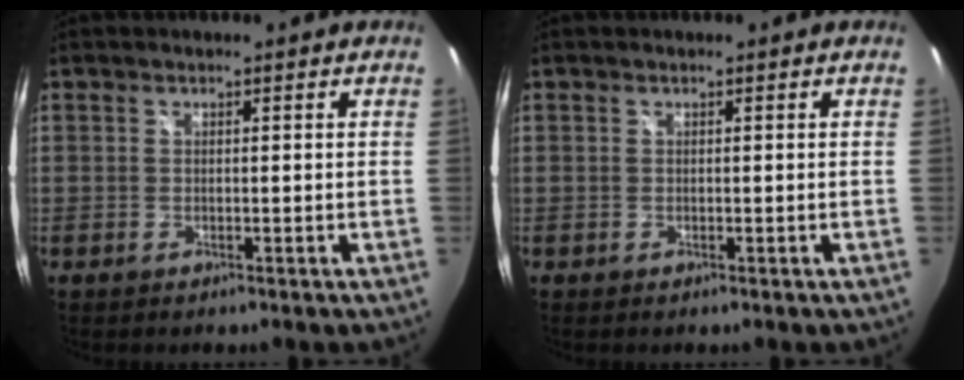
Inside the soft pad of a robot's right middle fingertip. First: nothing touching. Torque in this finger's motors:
{"motor_torque": [-0.01, -0.01, 0.03, 0.00]}